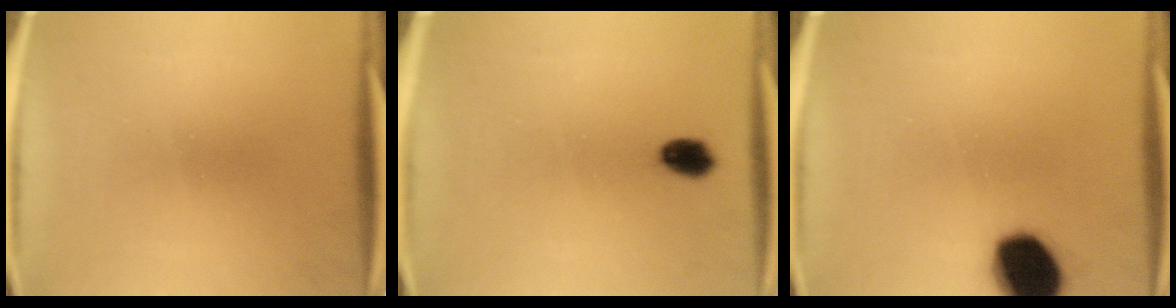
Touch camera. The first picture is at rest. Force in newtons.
{"total": 4.2}
{"total": 14.9}